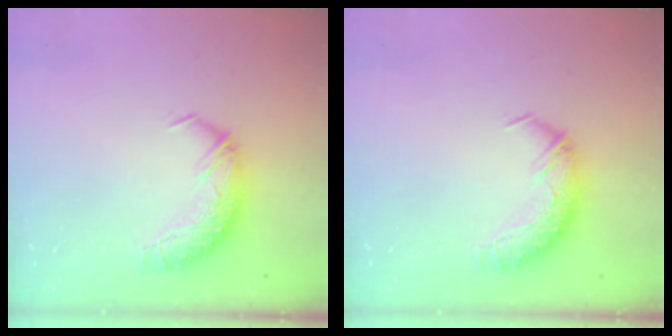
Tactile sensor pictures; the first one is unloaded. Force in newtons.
{"total": 0.0}